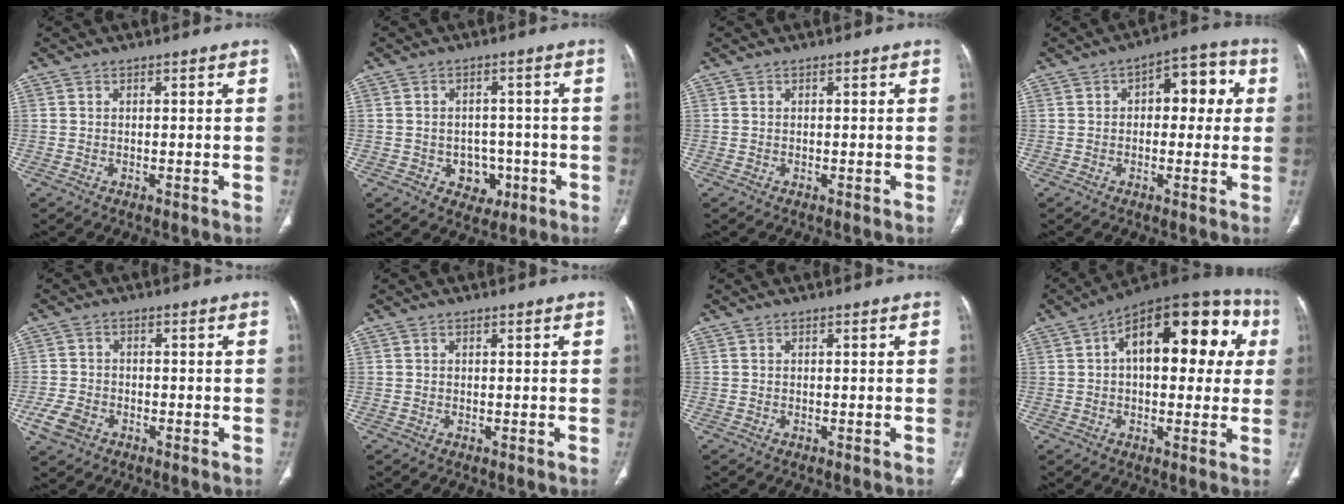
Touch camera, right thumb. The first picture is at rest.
{"total": 5.7, "force": [-1.8, 4.7, 2.5], "torque": [-0.004, 0.017, -0.016]}
{"total": 0.0}
{"total": 9.6, "force": [1.8, 5.4, 7.7], "torque": [-0.055, 0.024, 0.015]}
{"total": 5.0, "force": [-2.4, 3.6, 2.5], "torque": [-0.051, 0.010, -0.040]}
{"total": 0.0}
{"total": 0.0}
{"total": 22.1, "force": [5.1, 11.1, 18.4], "torque": [-0.215, 0.038, 0.063]}